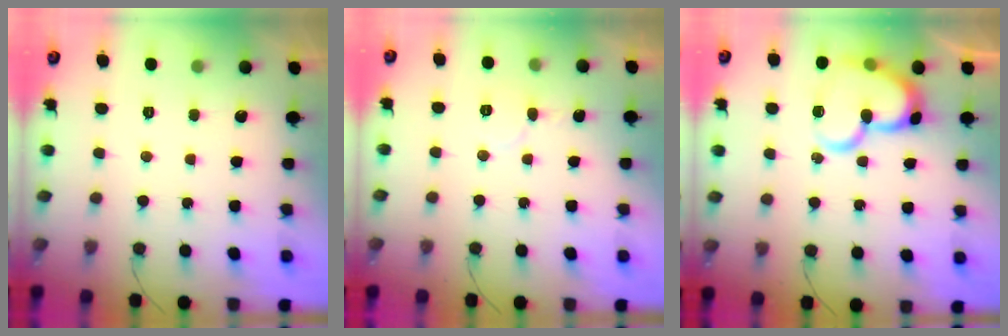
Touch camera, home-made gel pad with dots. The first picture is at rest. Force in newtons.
{"total": 4.8, "press": 4.7, "slide": 0.4}
{"total": 17.3, "press": 17.3, "slide": 1.5}